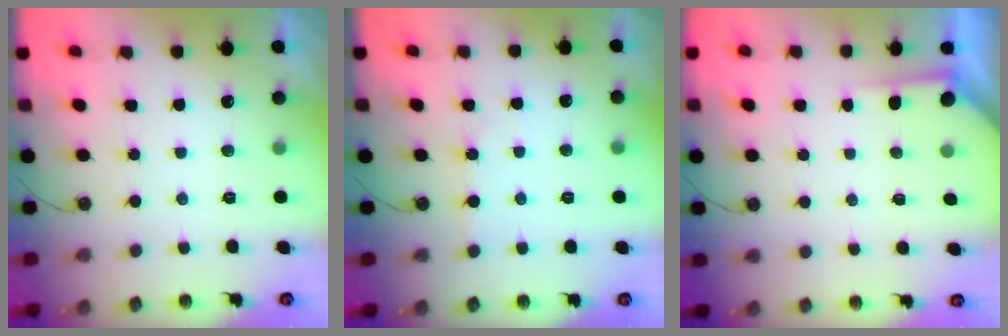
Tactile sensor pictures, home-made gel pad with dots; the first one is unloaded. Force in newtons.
{"total": 2.9, "press": 2.9, "slide": 0.3}
{"total": 1.8, "press": 1.8, "slide": 0.3}